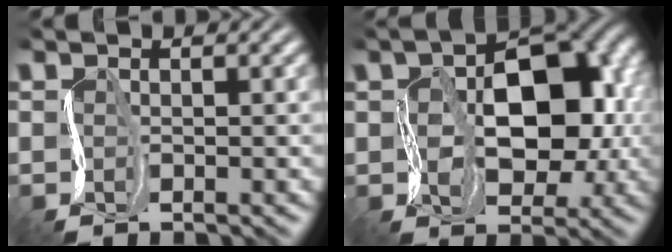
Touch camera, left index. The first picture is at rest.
{"total": 10.1, "force": [0.4, 6.6, 7.6], "torque": [-0.114, 0.007, 0.006]}